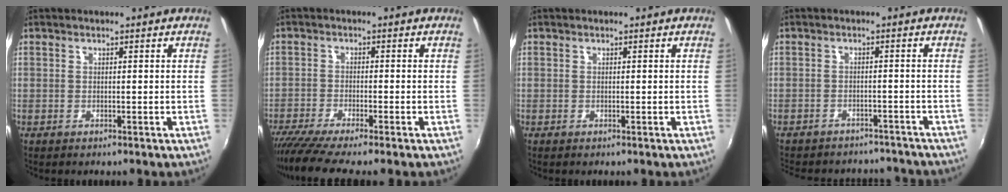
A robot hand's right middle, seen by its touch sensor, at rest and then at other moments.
{"total": 7.6, "force": [-6.5, -0.8, 3.9], "torque": [-0.091, -0.032, -0.113]}
{"total": 0.0}
{"total": 13.9, "force": [-12.5, 4.7, 4.2], "torque": [-0.099, 0.005, -0.155]}